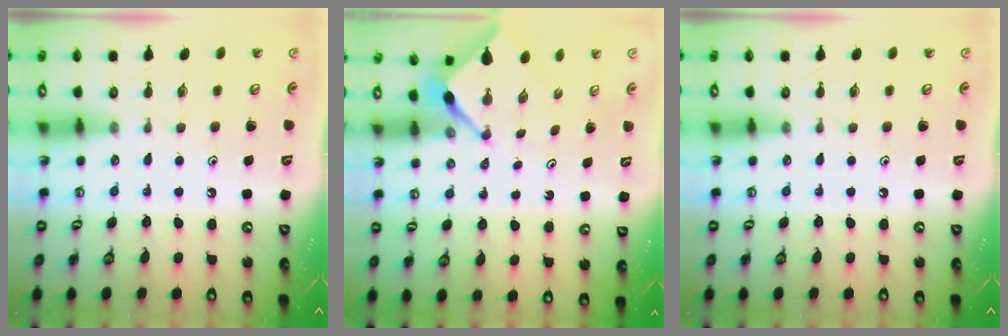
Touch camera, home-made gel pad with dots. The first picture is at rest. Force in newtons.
{"total": 2.8, "press": 2.8, "slide": 0.2}
{"total": 0.0}